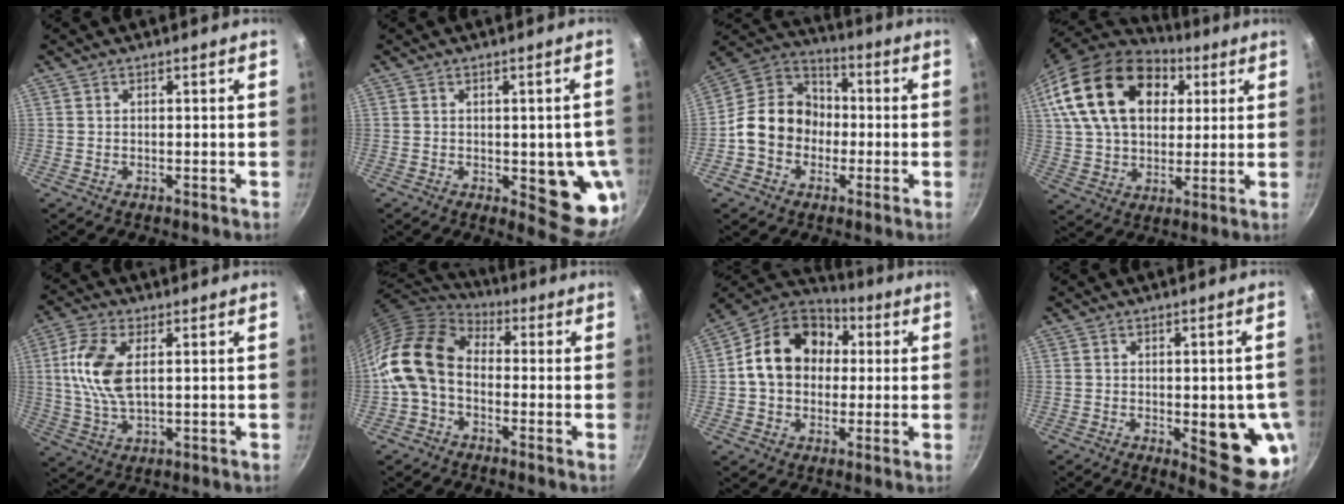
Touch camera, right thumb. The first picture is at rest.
{"total": 11.0, "force": [-1.6, 4.7, 9.8], "torque": [-0.075, -0.012, -0.016]}
{"total": 13.7, "force": [-2.2, 11.5, 7.0], "torque": [-0.078, 0.045, -0.059]}
{"total": 23.5, "force": [8.6, 15.5, 15.3], "torque": [-0.252, -0.004, 0.151]}
{"total": 10.5, "force": [1.9, 5.2, 8.9], "torque": [-0.183, 0.004, 0.037]}
{"total": 14.4, "force": [-1.4, 10.4, 9.9], "torque": [-0.172, 0.039, -0.048]}
{"total": 17.0, "force": [2.4, 13.4, 10.3], "torque": [-0.148, 0.032, 0.024]}
{"total": 12.5, "force": [-2.1, 4.4, 11.5], "torque": [-0.106, -0.013, -0.020]}